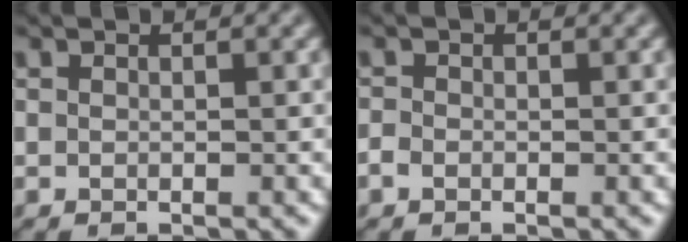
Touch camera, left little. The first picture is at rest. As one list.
[{"total": 1.0, "force": [-0.6, 0.7, 0.3], "torque": [-0.007, 0.000, -0.019]}]